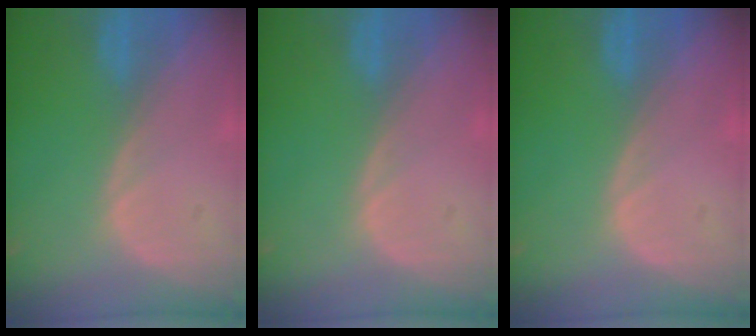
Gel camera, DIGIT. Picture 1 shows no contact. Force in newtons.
{"total": 0.0}
{"total": 0.0}